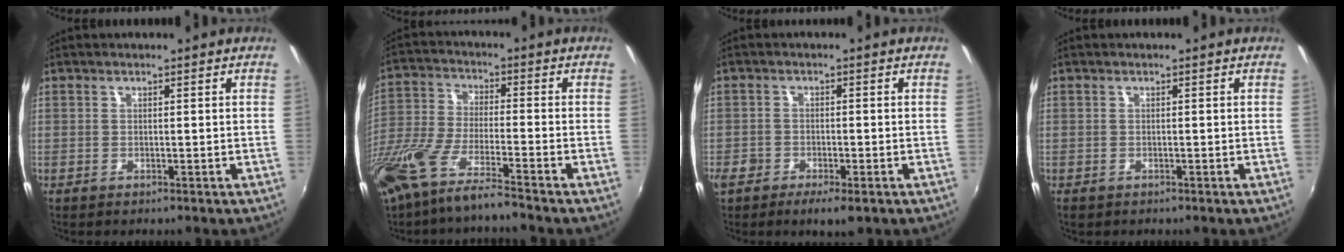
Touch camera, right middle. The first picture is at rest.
{"total": 12.7, "force": [-9.6, 1.1, 8.2], "torque": [-0.175, -0.034, -0.182]}
{"total": 5.6, "force": [-3.7, 2.4, 3.5], "torque": [-0.087, -0.020, -0.068]}
{"total": 0.9, "force": [-0.6, 0.6, 0.3], "torque": [-0.008, -0.002, -0.009]}